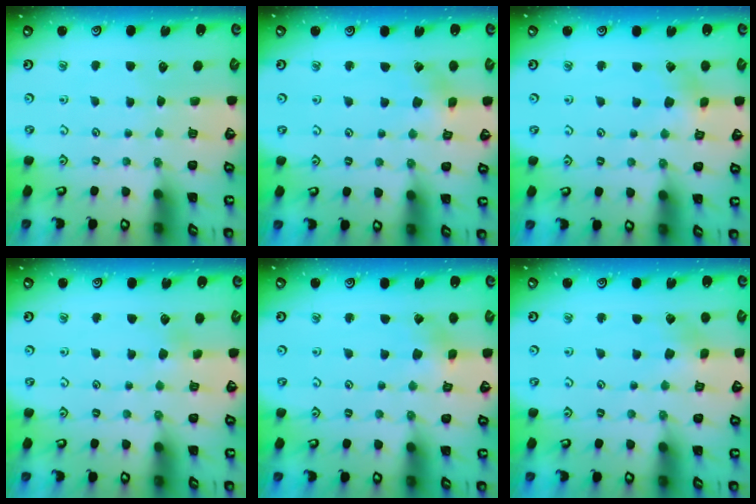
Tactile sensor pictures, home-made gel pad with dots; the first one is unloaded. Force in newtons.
{"total": 1.6, "press": 1.6, "slide": 0.1}
{"total": 2.7, "press": 2.7, "slide": 0.3}
{"total": 1.8, "press": 1.7, "slide": 0.4}
{"total": 1.6, "press": 1.6, "slide": 0.1}
{"total": 3.2, "press": 3.1, "slide": 0.3}